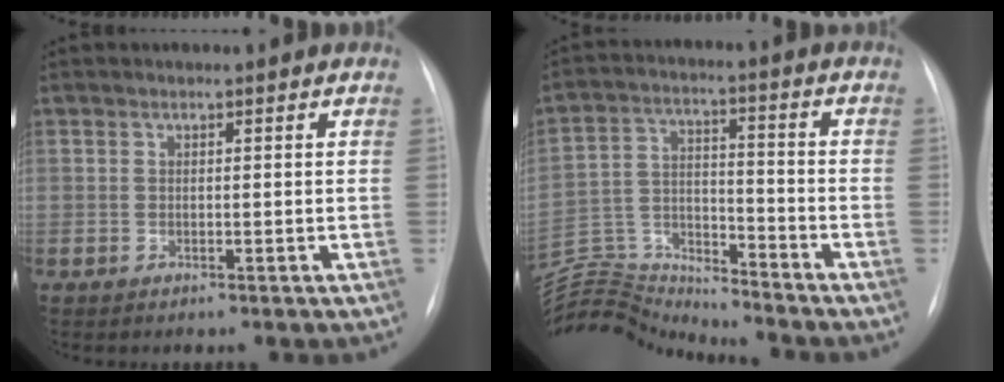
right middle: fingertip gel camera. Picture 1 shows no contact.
{"total": 13.6, "force": [-13.6, -0.5, -0.4], "torque": [-0.003, 0.033, -0.251]}